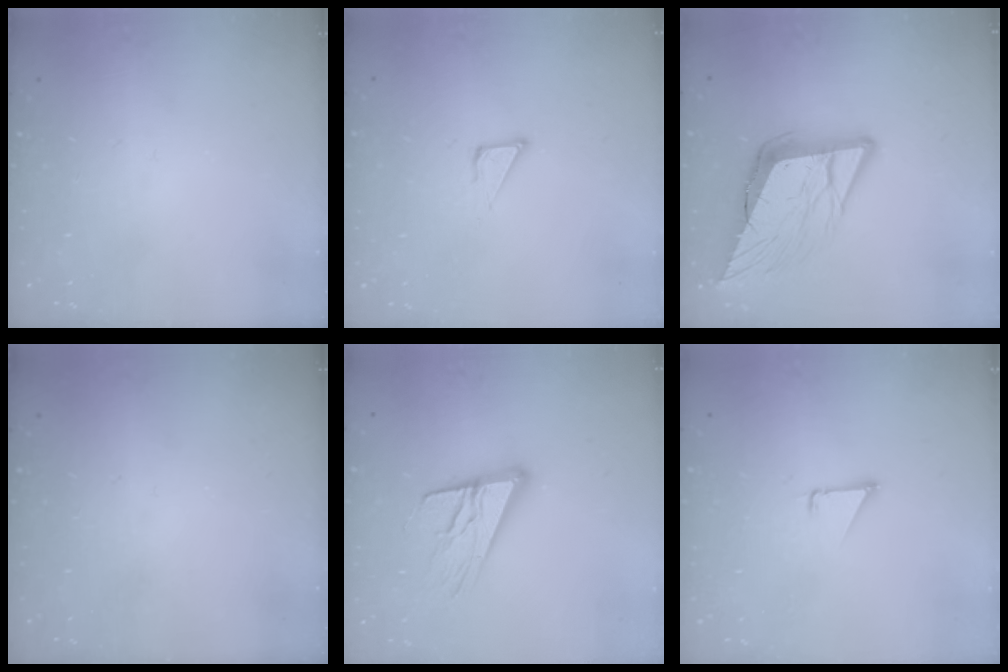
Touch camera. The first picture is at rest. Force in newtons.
{"total": 3.6, "press": 3.6, "slide": 0.3}
{"total": 15.3, "press": 15.1, "slide": 2.7}
{"total": 0.0}
{"total": 15.9, "press": 15.6, "slide": 2.7}
{"total": 1.3, "press": 1.3, "slide": 0.1}